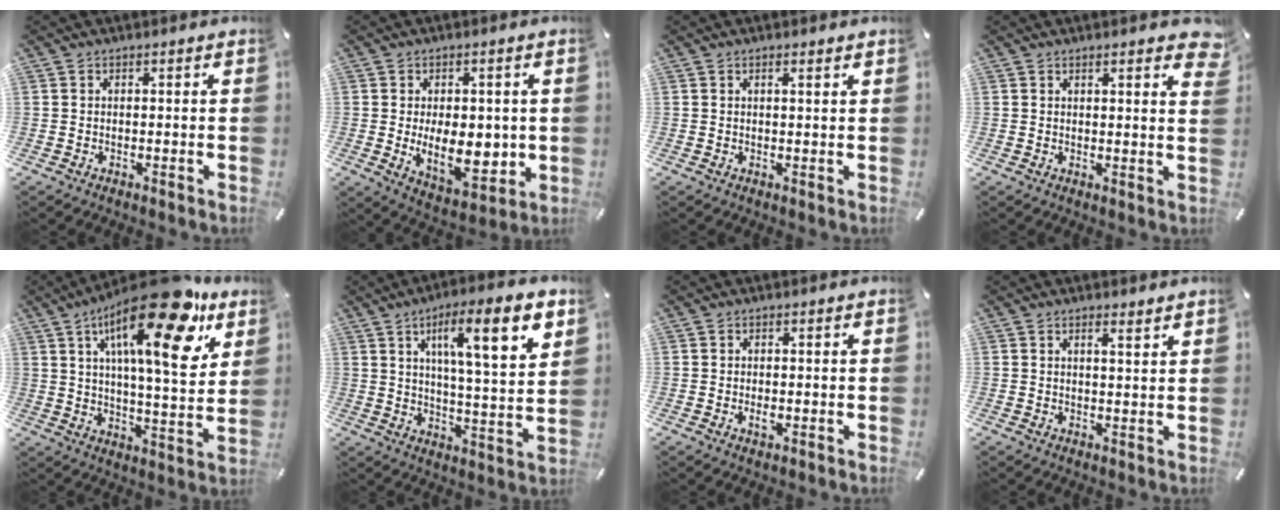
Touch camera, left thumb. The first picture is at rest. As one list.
[{"total": 12.7, "force": [-0.9, 7.8, 9.9], "torque": [-0.151, -0.015, -0.012]}, {"total": 0.8, "force": [0.5, 0.0, 0.6], "torque": [-0.012, -0.002, 0.010]}, {"total": 3.3, "force": [2.4, 0.8, 2.2], "torque": [-0.025, -0.015, 0.037]}, {"total": 25.1, "force": [12.9, 8.5, 19.8], "torque": [-0.302, -0.064, 0.196]}, {"total": 15.9, "force": [7.8, 3.7, 13.3], "torque": [-0.202, -0.029, 0.116]}, {"total": 1.8, "force": [-0.3, 1.0, 1.5], "torque": [-0.036, -0.004, -0.008]}, {"total": 1.9, "force": [1.7, -0.2, 0.9], "torque": [-0.020, -0.008, 0.030]}]